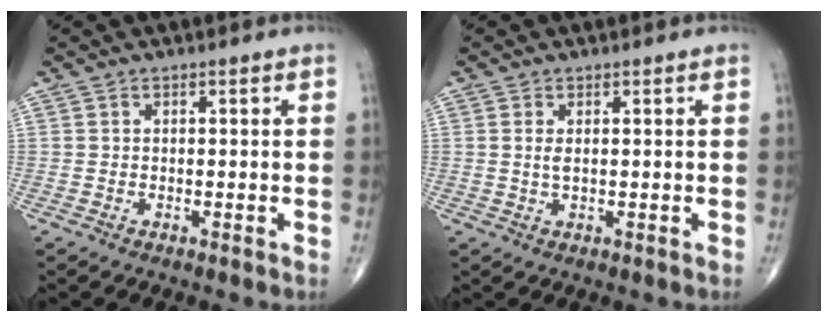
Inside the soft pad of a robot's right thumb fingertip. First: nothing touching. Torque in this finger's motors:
{"motor_torque": [-0.06, 0.06, -0.15, 0.25, -0.06]}